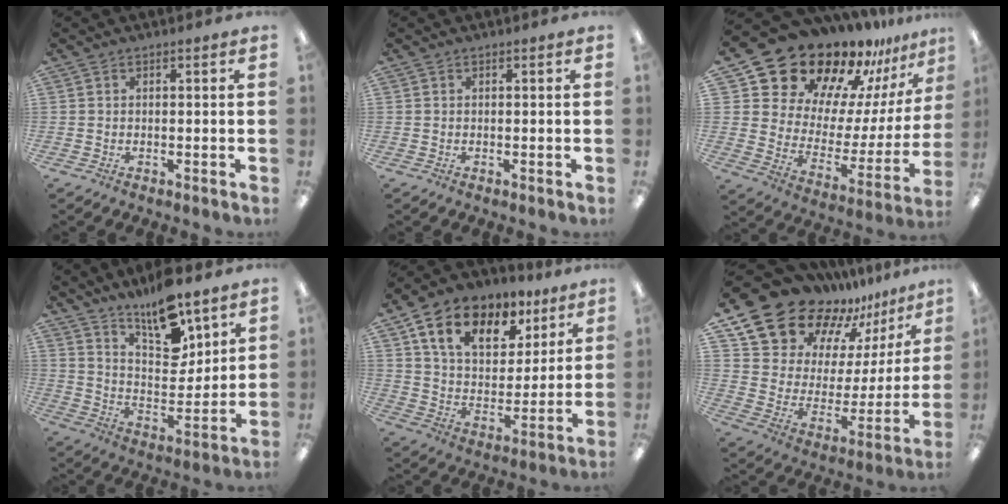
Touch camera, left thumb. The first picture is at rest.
{"total": 0.0}
{"total": 21.4, "force": [18.8, 9.4, 4.5], "torque": [-0.099, -0.160, 0.350]}
{"total": 13.5, "force": [10.2, 5.1, 7.2], "torque": [-0.113, -0.063, 0.180]}
{"total": 15.0, "force": [9.0, 9.1, 7.9], "torque": [-0.146, -0.033, 0.165]}
{"total": 19.3, "force": [16.4, 9.5, 3.6], "torque": [-0.096, -0.132, 0.309]}